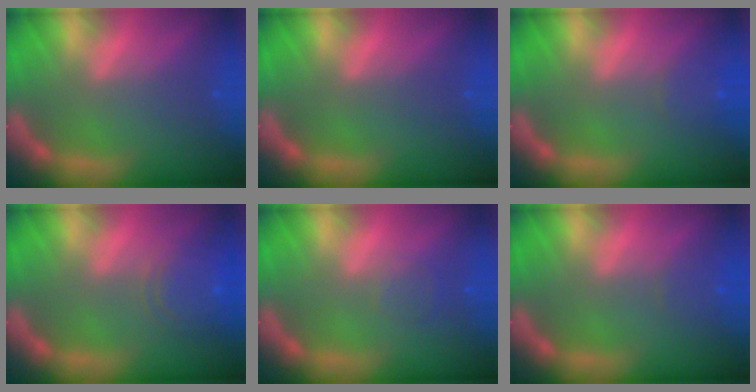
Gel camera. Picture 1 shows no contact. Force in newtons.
{"total": 0.0}
{"total": 1.9}
{"total": 5.5}
{"total": 1.5}
{"total": 1.4}